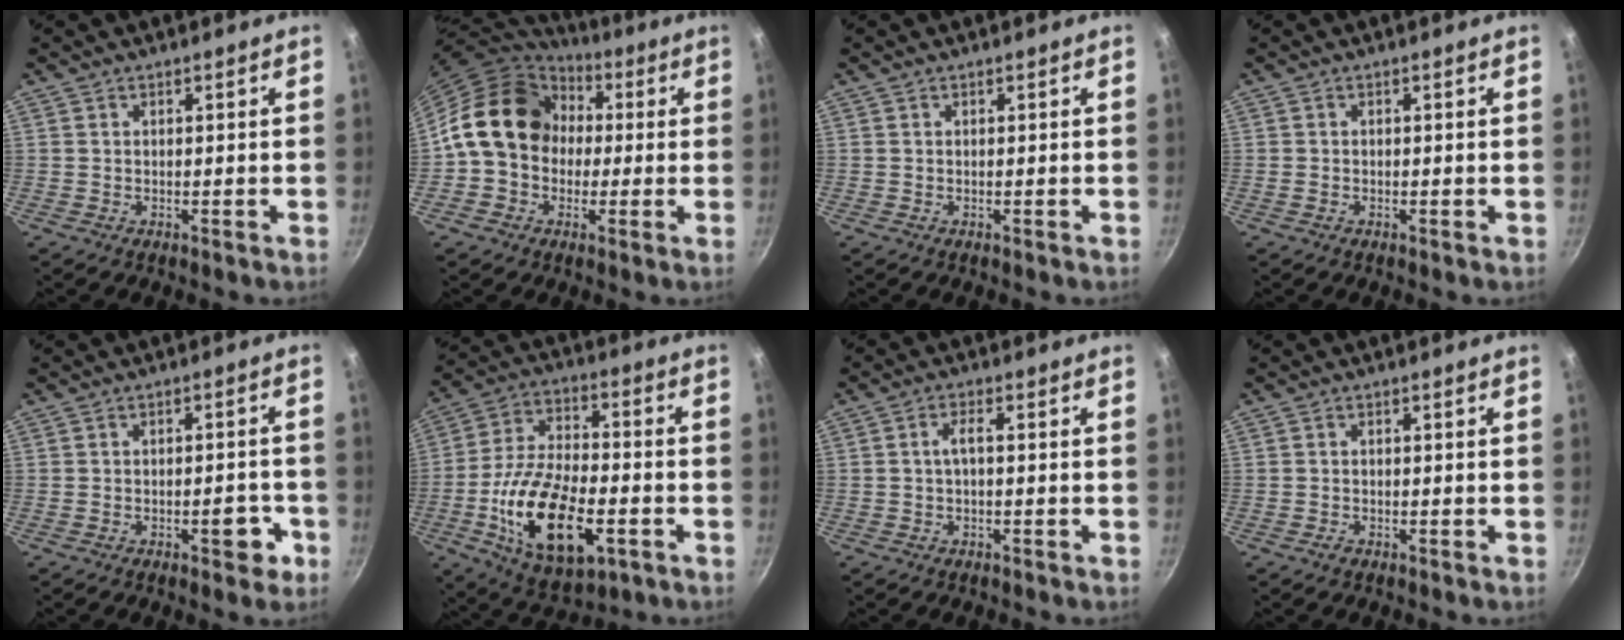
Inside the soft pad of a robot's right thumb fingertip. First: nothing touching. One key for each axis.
{"total": 16.2, "fx": 1.5, "fy": 13.4, "fz": 9.1, "tx": -0.118, "ty": 0.037, "tz": 0.011}
{"total": 0.0}
{"total": 0.7, "fx": -0.3, "fy": 0.6, "fz": 0.3, "tx": -0.005, "ty": 0.000, "tz": -0.007}
{"total": 5.2, "fx": -2.3, "fy": 2.5, "fz": 3.9, "tx": -0.028, "ty": 0.022, "tz": -0.027}
{"total": 20.7, "fx": -6.2, "fy": 10.3, "fz": 16.8, "tx": -0.298, "ty": 0.020, "tz": -0.105}
{"total": 2.5, "fx": -0.4, "fy": 0.9, "fz": 2.3, "tx": -0.050, "ty": 0.016, "tz": -0.007}
{"total": 1.1, "fx": -0.8, "fy": 0.6, "fz": 0.5, "tx": -0.011, "ty": 0.004, "tz": -0.015}